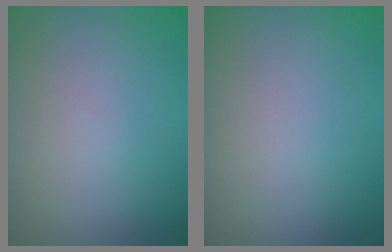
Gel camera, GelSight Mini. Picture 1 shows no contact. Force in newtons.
{"total": 0.0}